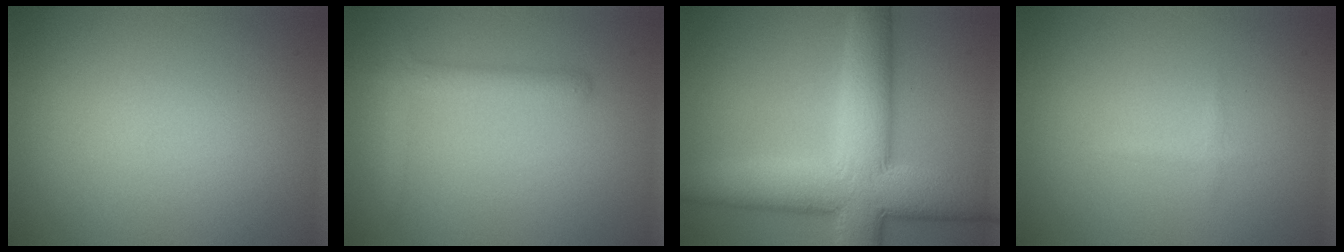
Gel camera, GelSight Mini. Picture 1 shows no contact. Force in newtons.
{"total": 1.9, "press": 1.9, "slide": 0.1}
{"total": 10.9, "press": 10.9, "slide": 0.6}
{"total": 0.6, "press": 0.6, "slide": 0.0}